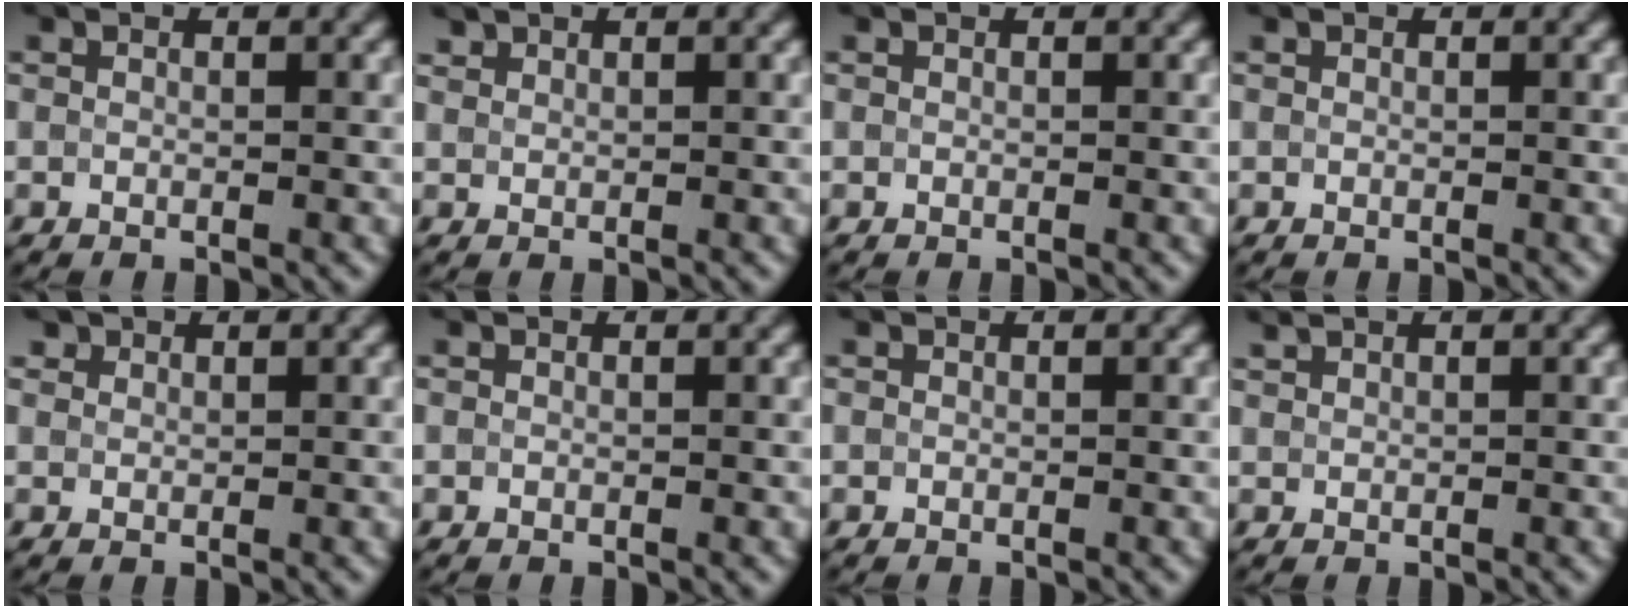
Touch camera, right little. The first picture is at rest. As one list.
[{"total": 1.0, "force": [1.0, 0.3, 0.0], "torque": [-0.003, 0.002, 0.026]}, {"total": 0.0}, {"total": 0.0}, {"total": 1.0, "force": [0.8, 0.7, 0.1], "torque": [-0.001, -0.001, 0.013]}, {"total": 0.0}, {"total": 0.0}, {"total": 0.7, "force": [0.7, 0.1, 0.1], "torque": [-0.001, 0.001, 0.019]}]